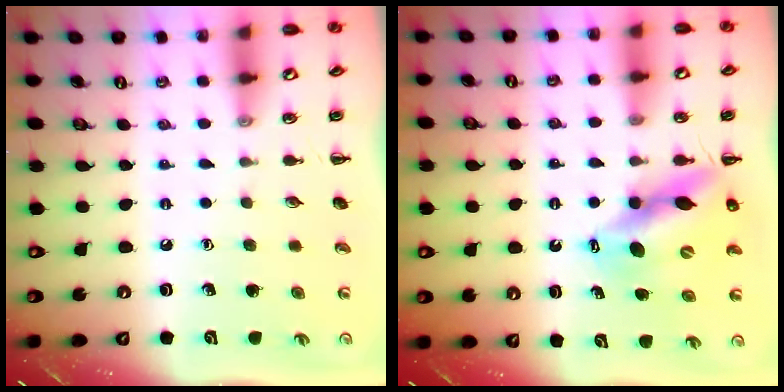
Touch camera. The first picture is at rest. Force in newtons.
{"total": 11.8, "press": 11.4, "slide": 3.0}